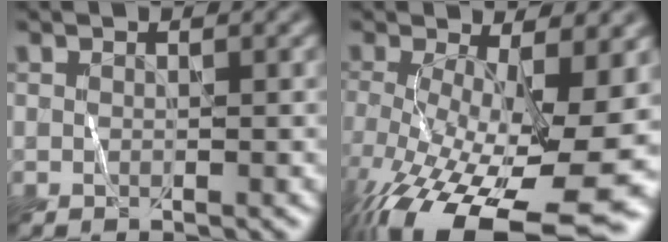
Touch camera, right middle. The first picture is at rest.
{"total": 15.6, "force": [-5.6, 6.1, 13.2], "torque": [-0.231, -0.033, -0.078]}